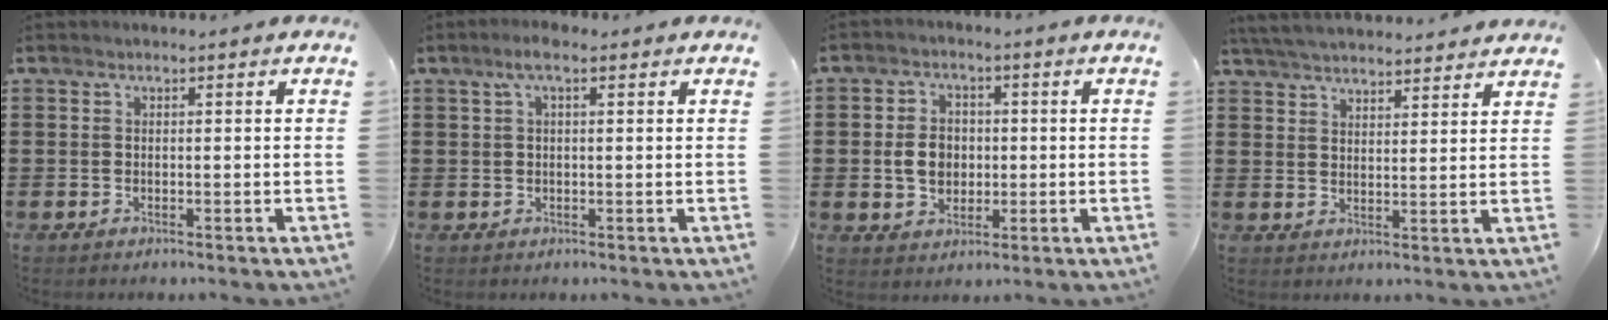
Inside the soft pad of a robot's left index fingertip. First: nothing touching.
{"total": 2.7, "force": [1.3, 0.6, 2.3], "torque": [-0.047, 0.006, 0.021]}
{"total": 5.3, "force": [-0.3, 4.1, 3.4], "torque": [-0.073, 0.006, -0.013]}
{"total": 4.7, "force": [4.6, 0.1, 0.9], "torque": [-0.033, -0.018, 0.085]}